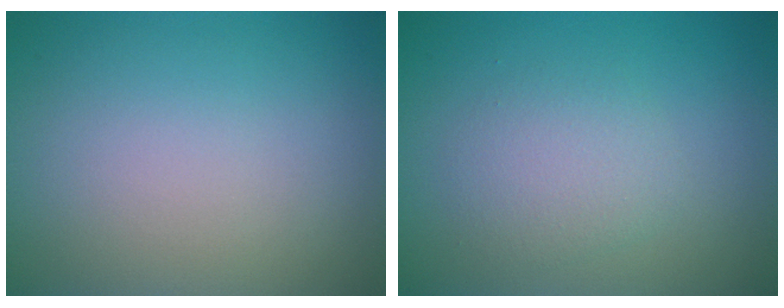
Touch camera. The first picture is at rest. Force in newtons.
{"total": 2.4, "press": 2.4, "slide": 0.0}